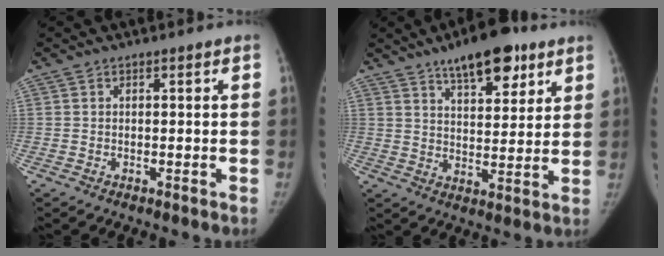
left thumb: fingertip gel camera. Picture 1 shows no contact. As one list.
[{"total": 13.6, "force": [8.7, 5.6, 8.8], "torque": [-0.097, -0.036, 0.132]}]